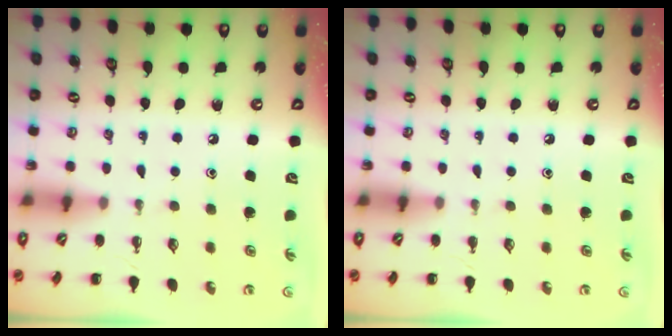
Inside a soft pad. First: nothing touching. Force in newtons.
{"total": 0.0}